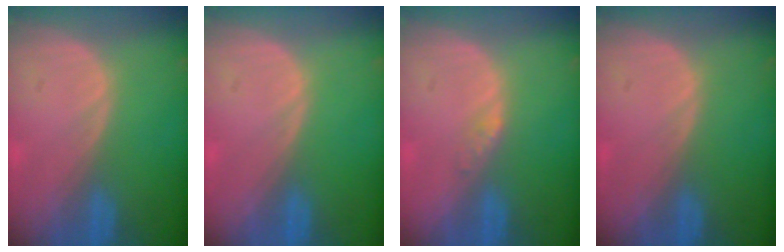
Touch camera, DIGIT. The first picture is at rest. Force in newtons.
{"total": 0.0}
{"total": 1.2, "press": 1.2, "slide": 0.1}
{"total": 0.0}